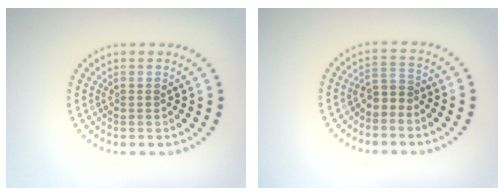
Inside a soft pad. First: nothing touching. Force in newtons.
{"total": 1.8, "press": 1.5, "slide": 1.0}